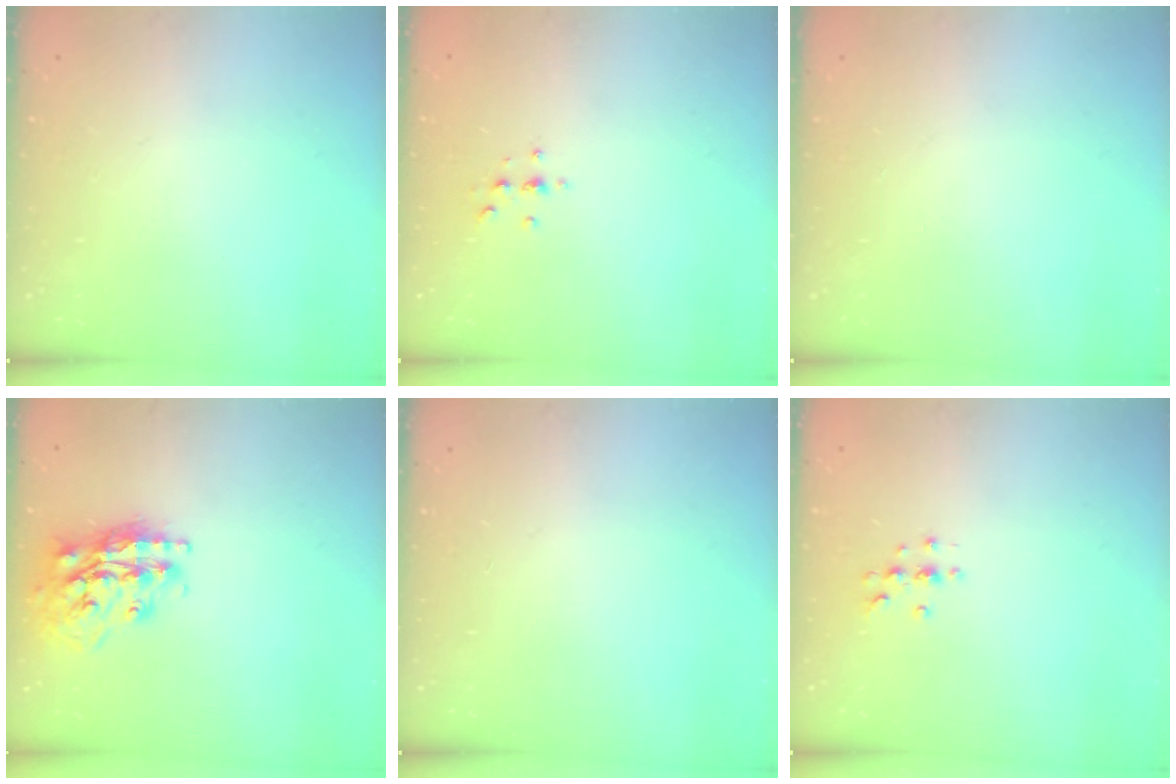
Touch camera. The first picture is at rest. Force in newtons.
{"total": 2.1, "press": 2.1, "slide": 0.2}
{"total": 0.0}
{"total": 17.9, "press": 17.8, "slide": 1.5}
{"total": 0.0}
{"total": 3.5, "press": 3.5, "slide": 0.4}